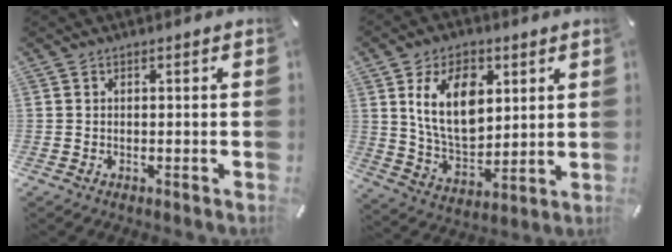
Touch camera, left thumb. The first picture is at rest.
{"total": 15.0, "force": [5.5, 9.8, 10.0], "torque": [-0.196, -0.011, 0.097]}